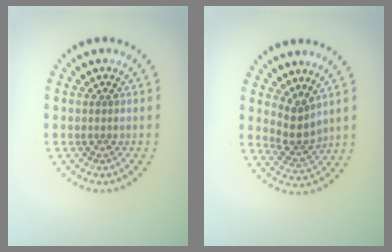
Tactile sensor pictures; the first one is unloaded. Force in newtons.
{"total": 2.6, "press": 2.0, "slide": 1.8}